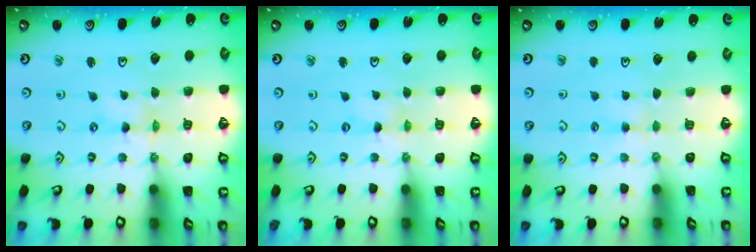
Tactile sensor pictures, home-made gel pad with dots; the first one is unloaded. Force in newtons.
{"total": 0.0}
{"total": 1.9, "press": 1.9, "slide": 0.3}